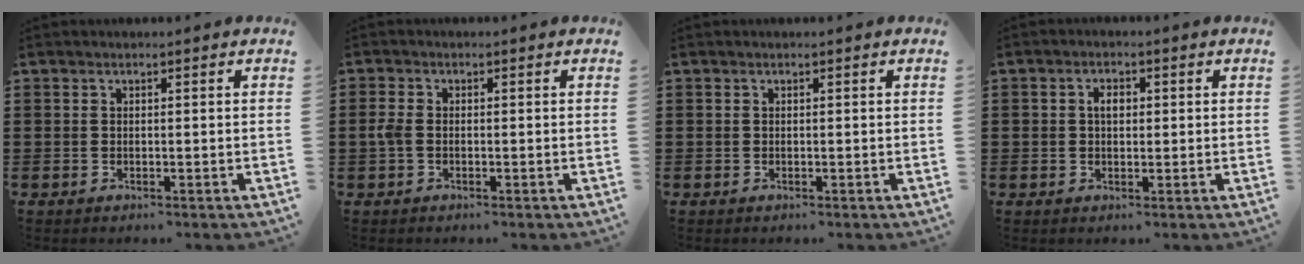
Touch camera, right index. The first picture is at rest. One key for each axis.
{"total": 1.9, "fx": -0.4, "fy": 1.1, "fz": 1.5, "tx": -0.046, "ty": -0.002, "tz": -0.013}
{"total": 0.0}
{"total": 2.4, "fx": 0.3, "fy": 1.5, "fz": 1.8, "tx": -0.036, "ty": 0.010, "tz": 0.005}